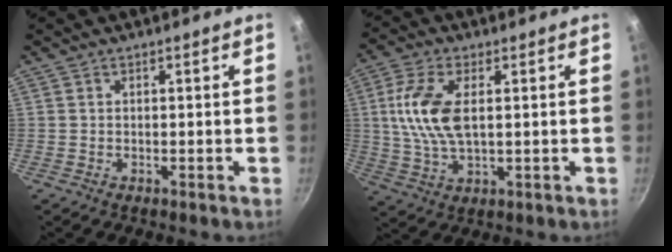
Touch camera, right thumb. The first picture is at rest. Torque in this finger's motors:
{"motor_torque": [-0.12, 0.40, 1.18, 0.27, 0.39]}